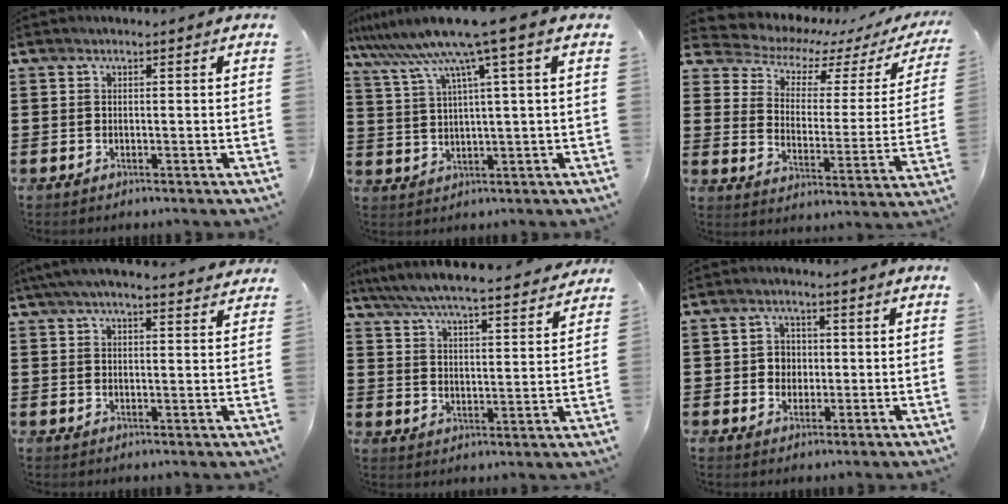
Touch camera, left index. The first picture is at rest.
{"total": 9.5, "force": [6.0, -1.0, 7.3], "torque": [-0.167, -0.029, 0.096]}
{"total": 4.3, "force": [3.6, 1.9, 1.5], "torque": [-0.057, -0.032, 0.056]}
{"total": 4.6, "force": [4.0, 0.4, 2.1], "torque": [-0.052, -0.005, 0.074]}
{"total": 6.3, "force": [5.9, -0.2, 2.1], "torque": [-0.066, -0.040, 0.100]}
{"total": 3.1, "force": [-0.1, 2.8, 1.2], "torque": [-0.026, 0.005, -0.008]}